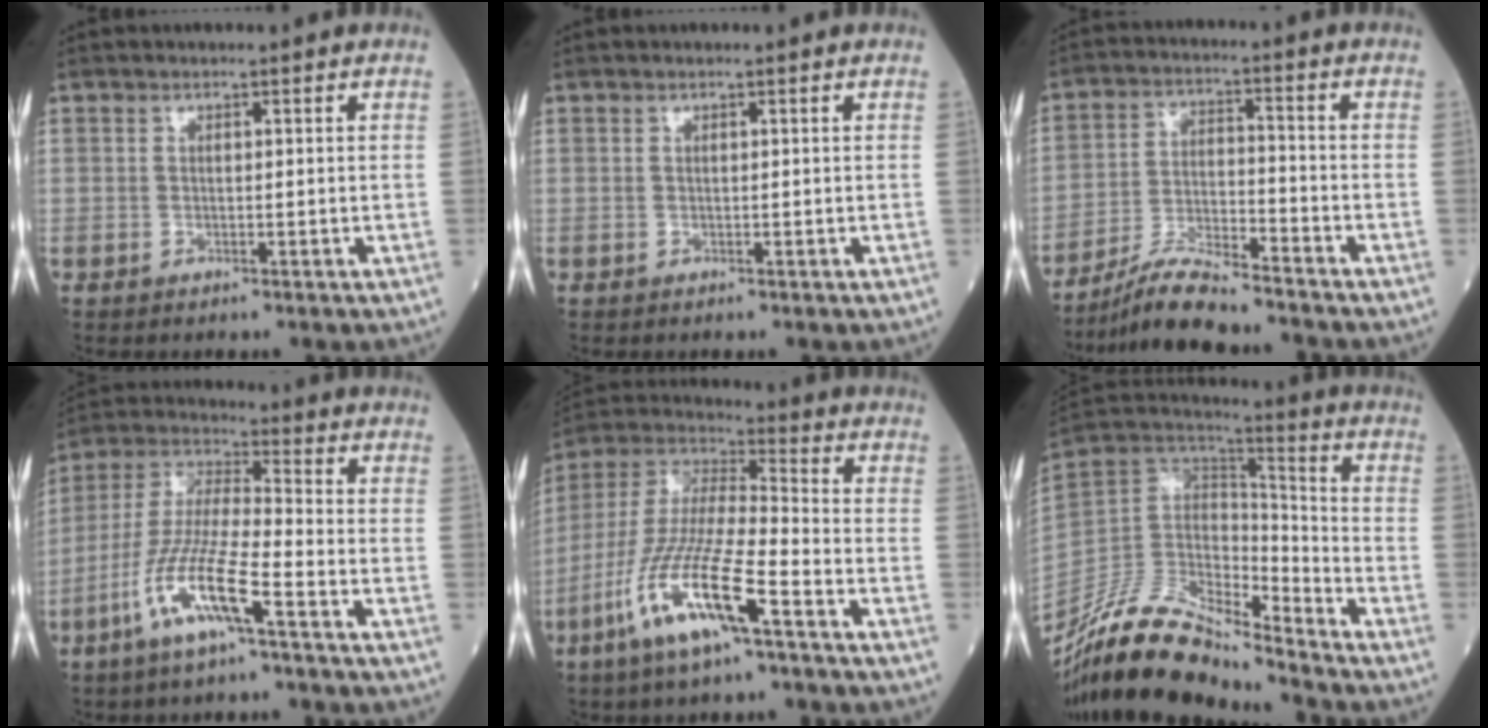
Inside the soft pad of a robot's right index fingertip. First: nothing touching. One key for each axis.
{"total": 0.0}
{"total": 9.4, "fx": -8.4, "fy": 0.4, "fz": 4.1, "tx": -0.080, "ty": -0.012, "tz": -0.153}
{"total": 12.2, "fx": -5.9, "fy": 1.1, "fz": 10.6, "tx": -0.228, "ty": -0.006, "tz": -0.117}
{"total": 15.7, "fx": -7.7, "fy": 1.9, "fz": 13.5, "tx": -0.290, "ty": -0.022, "tz": -0.147}
{"total": 18.8, "fx": -16.3, "fy": 4.0, "fz": 8.5, "tx": -0.170, "ty": 0.024, "tz": -0.301}